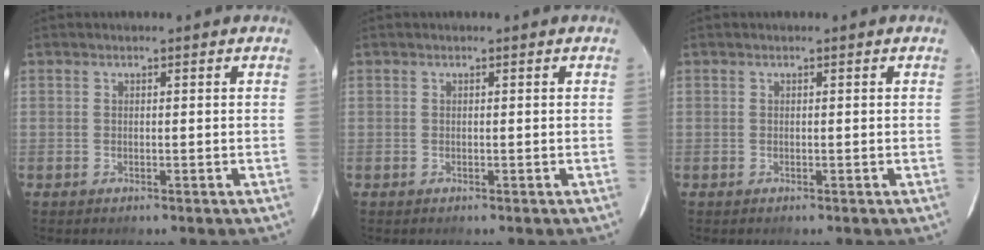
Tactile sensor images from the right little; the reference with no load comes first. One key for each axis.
{"total": 0.0}
{"total": 0.0}